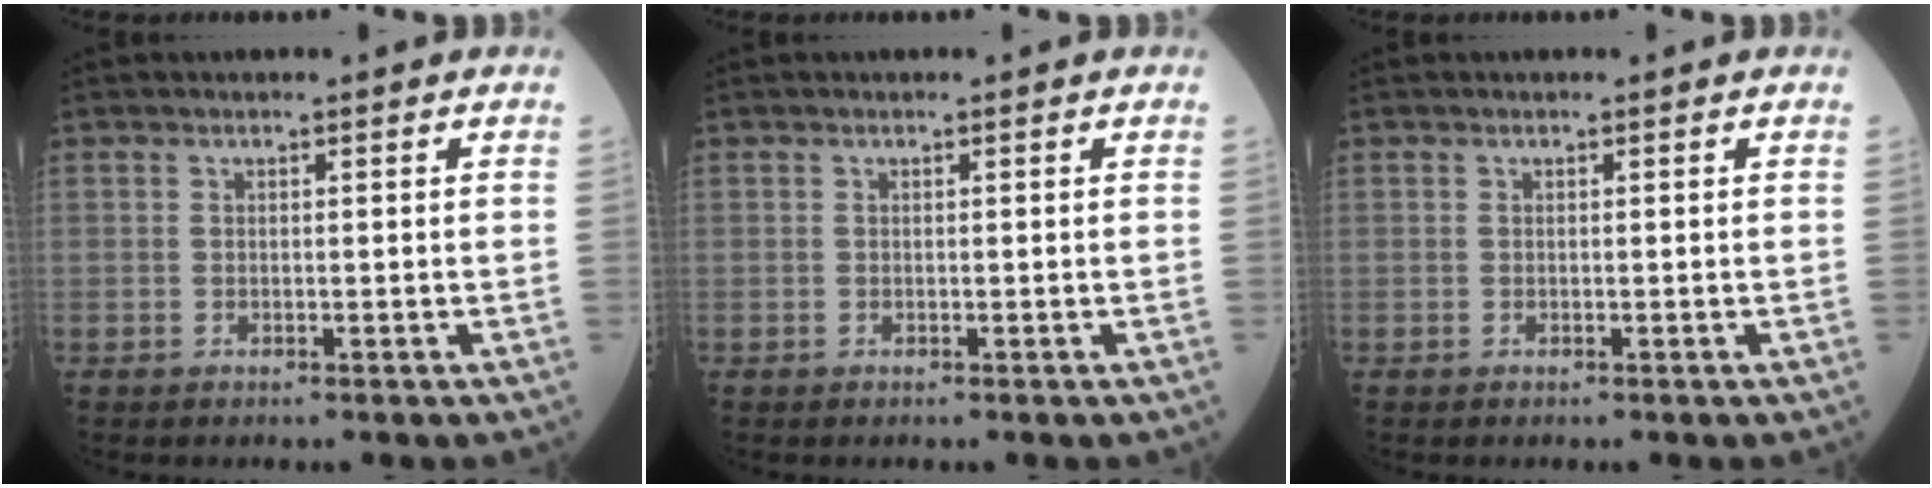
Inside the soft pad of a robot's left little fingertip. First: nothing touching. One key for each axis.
{"total": 0.0}
{"total": 0.0}